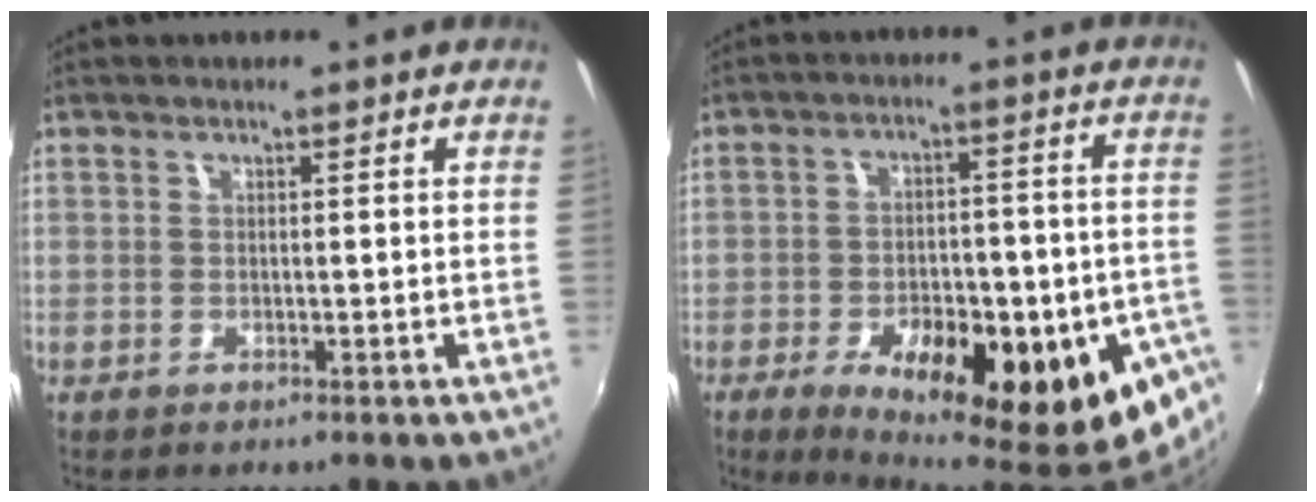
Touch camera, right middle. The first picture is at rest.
{"total": 25.0, "force": [-11.7, 10.1, 19.6], "torque": [-0.301, -0.042, -0.145]}